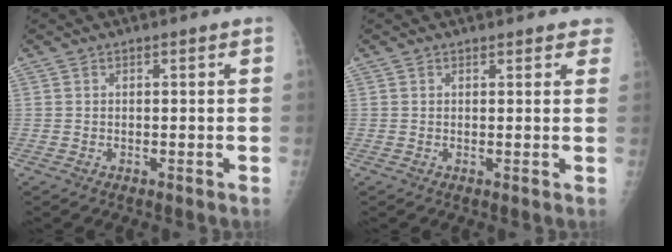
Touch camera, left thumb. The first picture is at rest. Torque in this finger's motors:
{"motor_torque": [-0.20, 0.13, -0.14, 0.16, 0.03]}